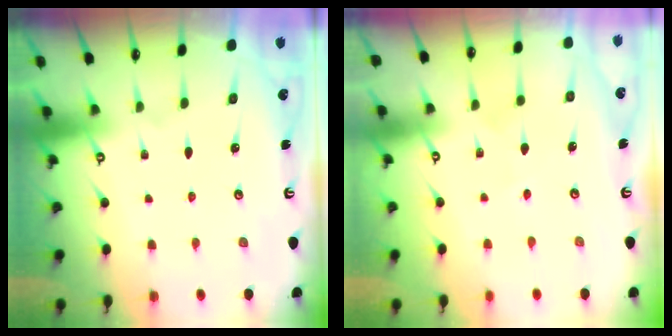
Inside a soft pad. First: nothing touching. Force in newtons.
{"total": 2.8, "press": 2.6, "slide": 1.0}